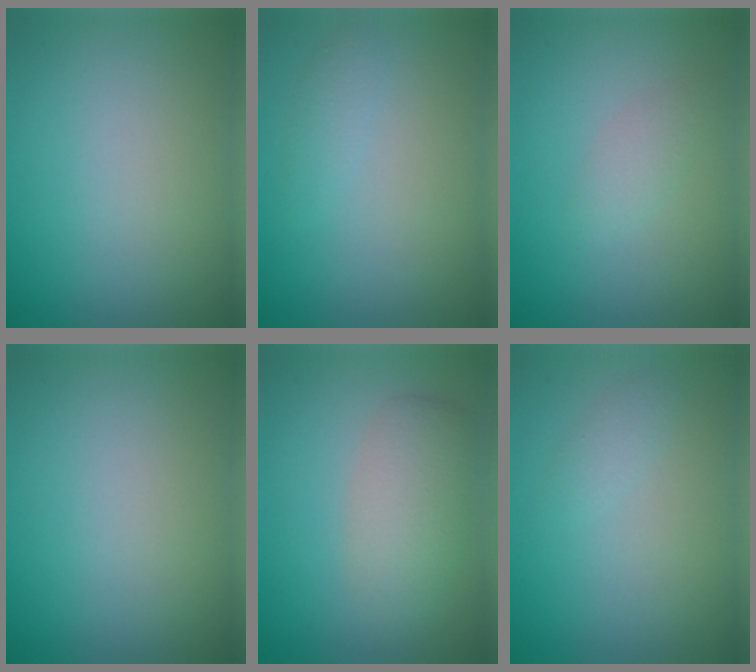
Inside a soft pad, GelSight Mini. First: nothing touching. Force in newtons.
{"total": 1.1, "press": 1.1, "slide": 0.0}
{"total": 1.5, "press": 1.5, "slide": 0.1}
{"total": 0.0}
{"total": 4.0, "press": 4.0, "slide": 0.1}
{"total": 0.9, "press": 0.9, "slide": 0.0}